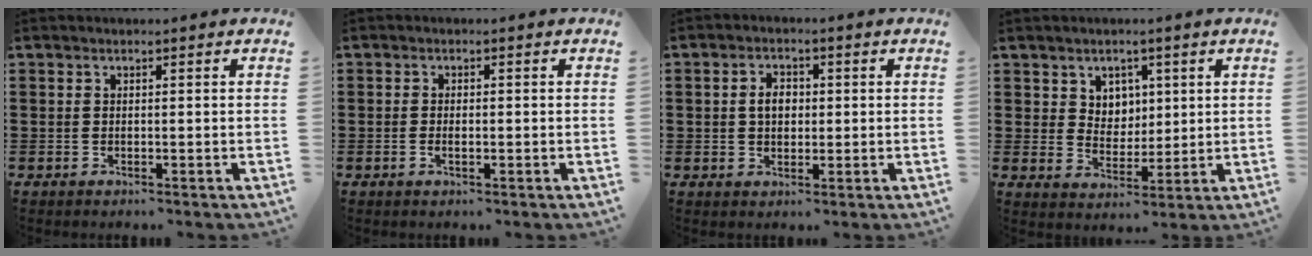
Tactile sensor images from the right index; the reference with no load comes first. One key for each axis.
{"total": 1.3, "fx": -0.3, "fy": 0.5, "fz": 1.1, "tx": -0.021, "ty": -0.001, "tz": -0.006}
{"total": 3.2, "fx": 0.2, "fy": 2.2, "fz": 2.3, "tx": -0.049, "ty": 0.011, "tz": 0.002}
{"total": 4.7, "fx": 2.5, "fy": 3.9, "fz": 0.5, "tx": -0.023, "ty": 0.006, "tz": 0.044}